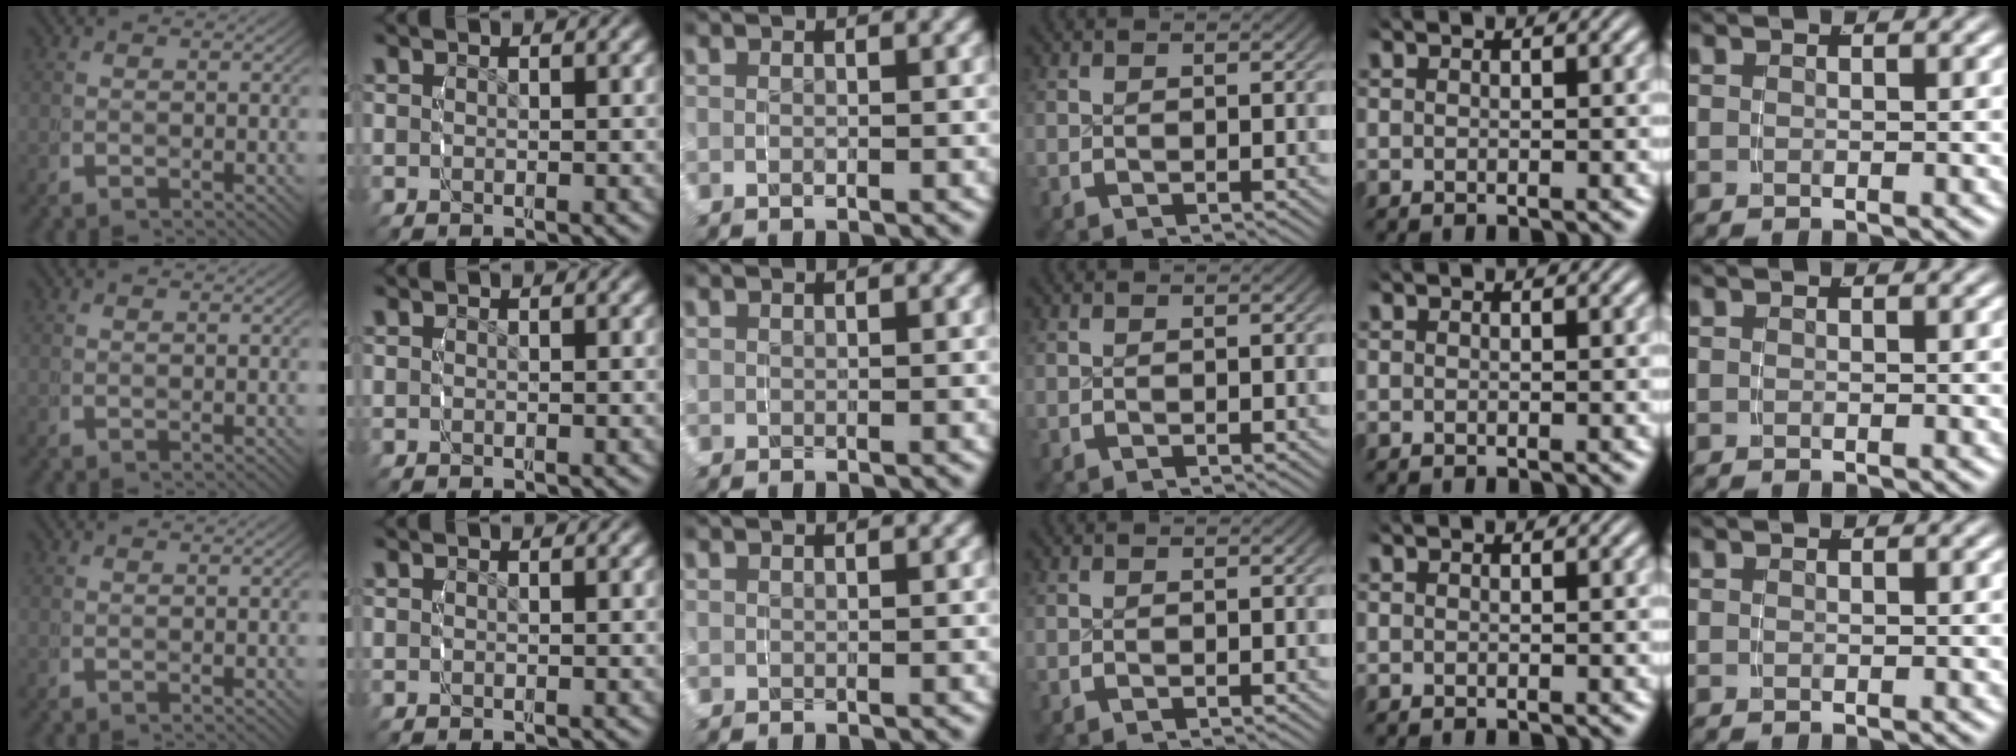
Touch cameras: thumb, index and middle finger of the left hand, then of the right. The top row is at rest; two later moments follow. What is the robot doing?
{"motion": "grasp_and_lifting", "object": "fork"}